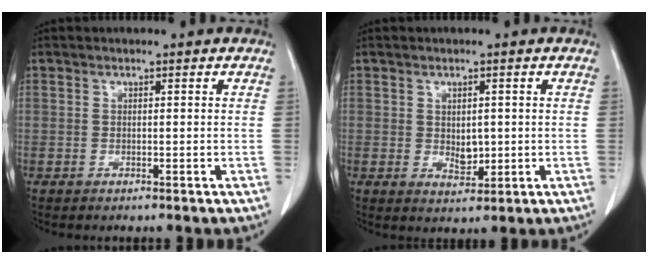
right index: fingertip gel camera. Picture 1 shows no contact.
{"total": 3.1, "force": [0.2, 1.9, 2.5], "torque": [-0.037, -0.005, 0.012]}